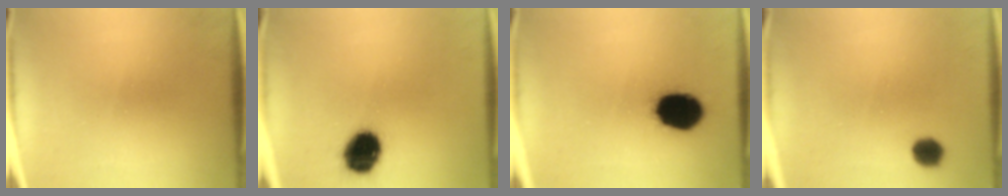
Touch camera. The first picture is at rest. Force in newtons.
{"total": 12.4}
{"total": 15.9}
{"total": 3.8}